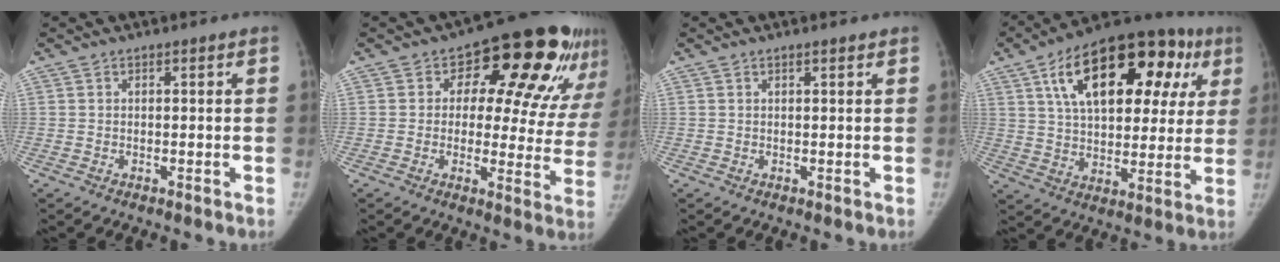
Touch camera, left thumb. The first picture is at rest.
{"total": 20.4, "force": [9.8, 10.9, 14.3], "torque": [-0.126, -0.013, 0.115]}
{"total": 0.8, "force": [0.6, 0.1, 0.5], "torque": [-0.008, -0.003, 0.011]}
{"total": 26.1, "force": [10.2, 14.0, 19.5], "torque": [-0.255, 0.024, 0.155]}